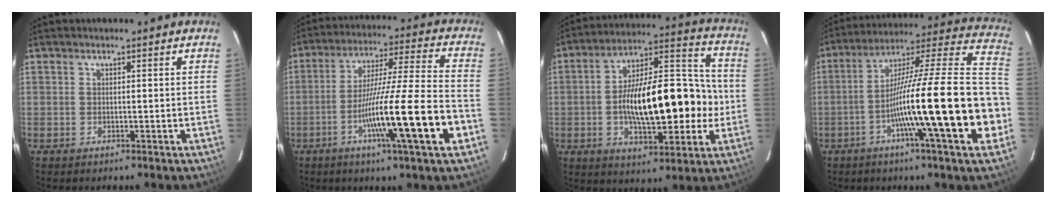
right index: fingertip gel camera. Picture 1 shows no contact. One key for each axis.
{"total": 18.6, "fx": -6.9, "fy": -0.9, "fz": 17.2, "tx": -0.292, "ty": -0.018, "tz": -0.119}
{"total": 20.6, "fx": -2.4, "fy": 7.2, "fz": 19.1, "tx": -0.315, "ty": 0.031, "tz": -0.035}
{"total": 26.3, "fx": -7.1, "fy": 0.3, "fz": 25.4, "tx": -0.323, "ty": 0.000, "tz": -0.125}